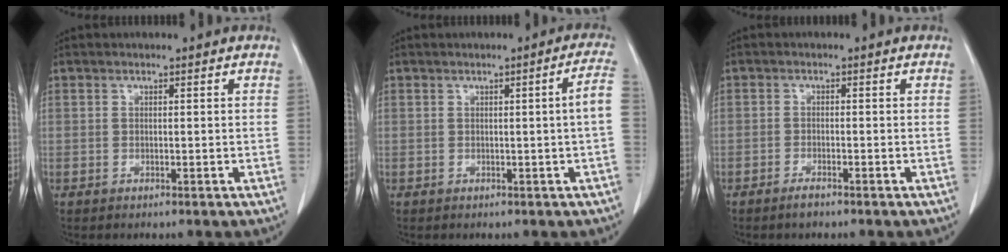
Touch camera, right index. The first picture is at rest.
{"total": 3.5, "force": [-0.1, -0.6, 3.4], "torque": [-0.041, 0.004, -0.001]}
{"total": 1.6, "force": [-1.4, 0.3, 0.8], "torque": [-0.020, -0.002, -0.024]}